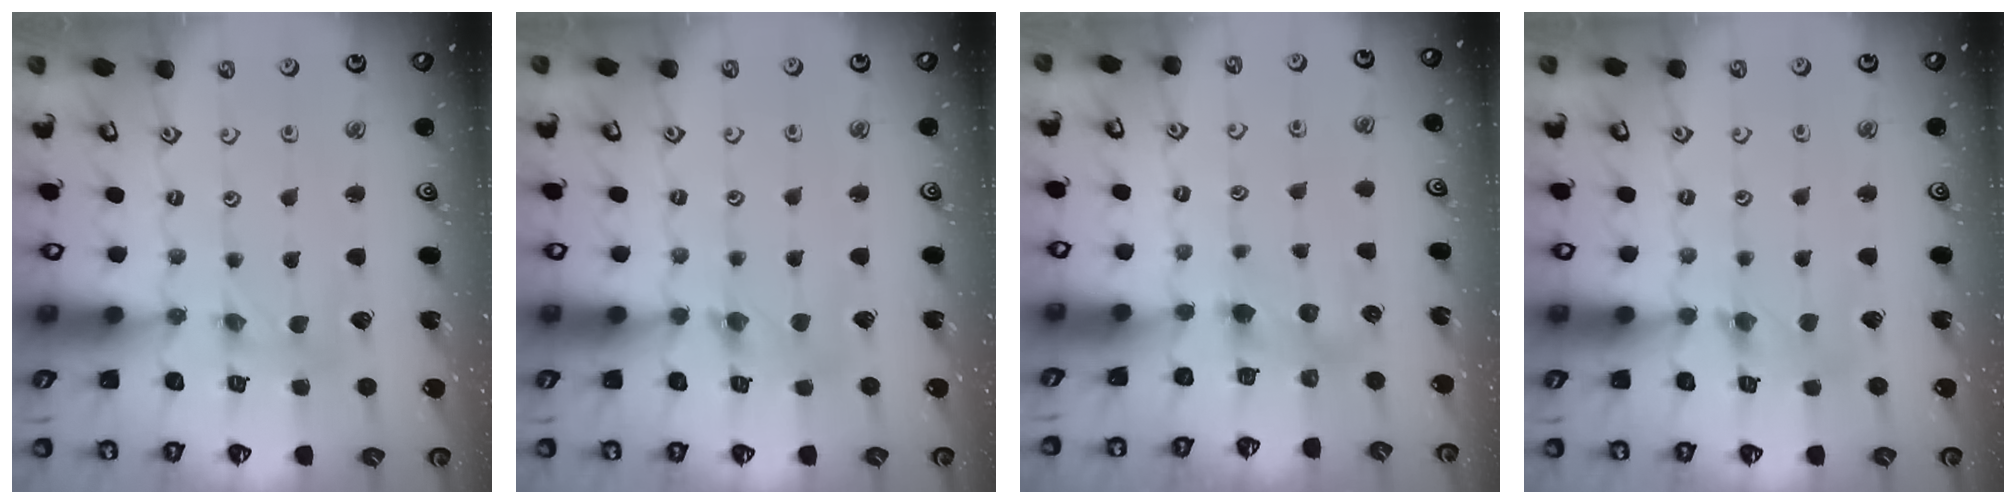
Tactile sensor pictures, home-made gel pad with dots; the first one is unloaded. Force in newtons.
{"total": 2.9, "press": 2.9, "slide": 0.4}
{"total": 4.9, "press": 4.9, "slide": 0.4}
{"total": 2.9, "press": 2.9, "slide": 0.4}